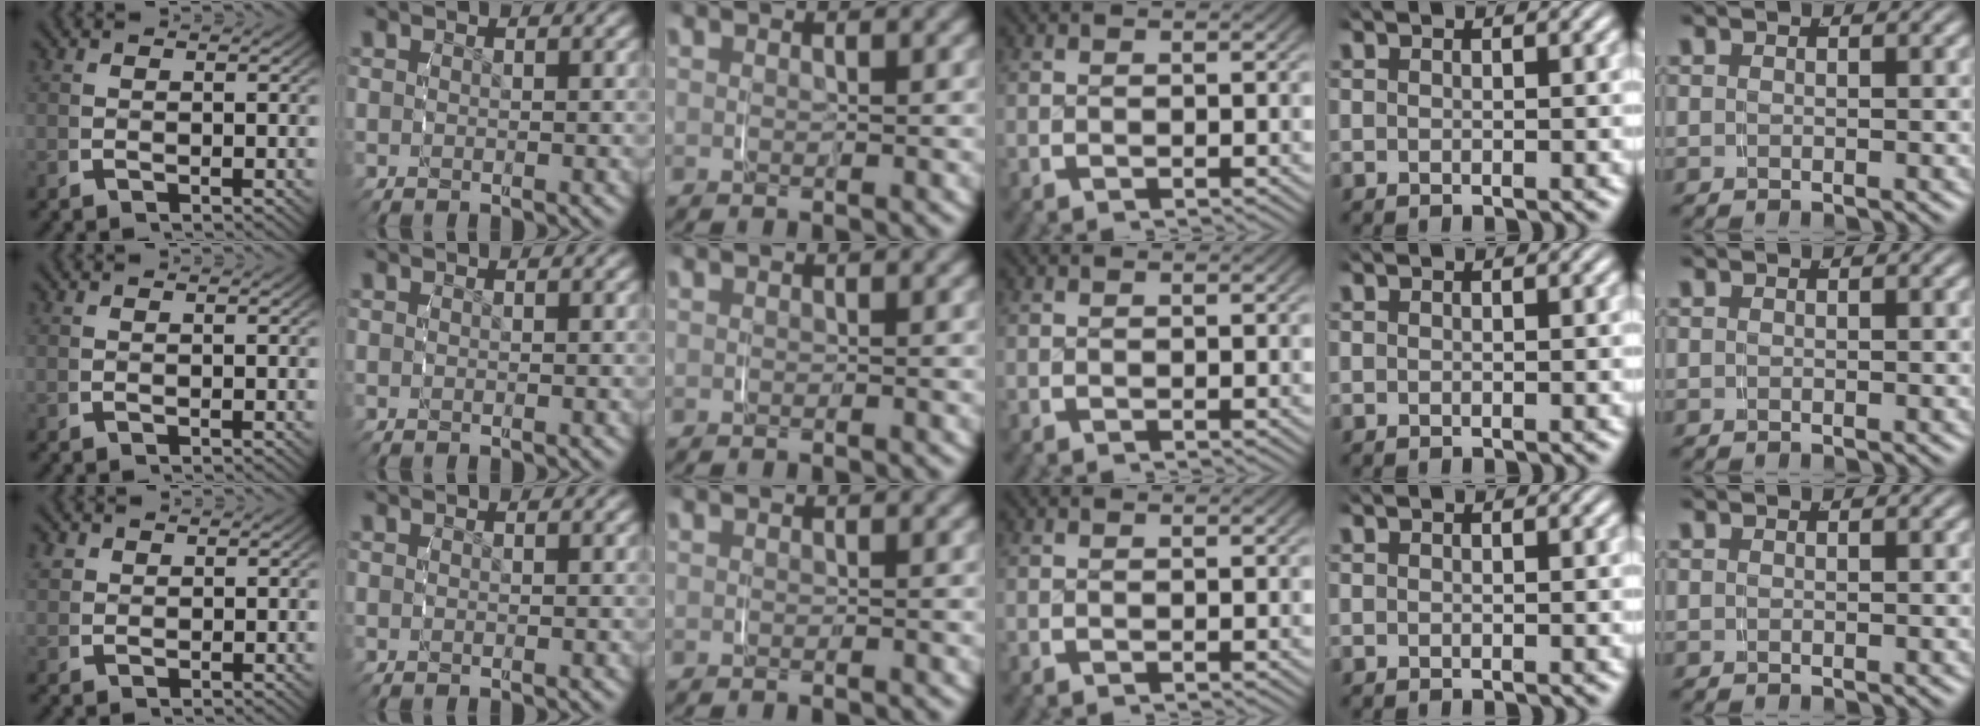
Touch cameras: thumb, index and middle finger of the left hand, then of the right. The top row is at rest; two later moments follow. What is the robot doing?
{"motion": "grasp_and_lifting", "object": "ribbon"}